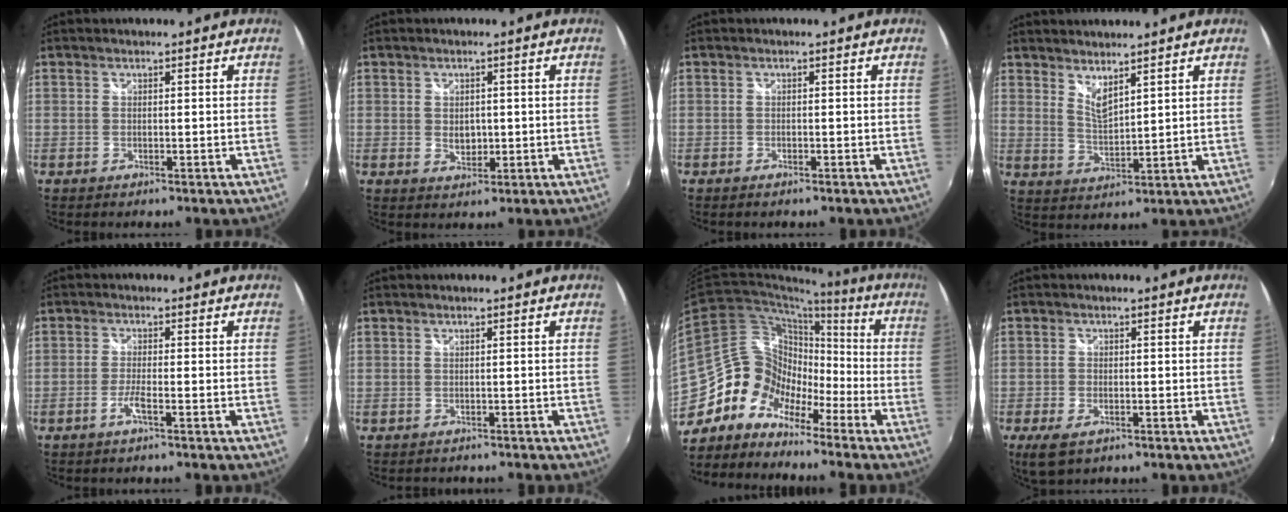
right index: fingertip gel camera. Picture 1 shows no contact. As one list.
[{"total": 3.1, "force": [-0.1, 2.4, 2.0], "torque": [-0.030, -0.002, 0.000]}, {"total": 1.0, "force": [-0.8, 0.4, 0.5], "torque": [-0.010, -0.004, -0.016]}, {"total": 4.4, "force": [3.7, 0.7, 2.3], "torque": [-0.038, -0.009, 0.064]}, {"total": 2.5, "force": [-1.4, -0.2, 2.1], "torque": [-0.049, -0.002, -0.031]}, {"total": 1.1, "force": [-0.8, 0.7, -0.1], "torque": [-0.003, 0.000, -0.011]}, {"total": 12.7, "force": [-9.5, 7.7, 3.6], "torque": [-0.059, 0.028, -0.194]}, {"total": 4.9, "force": [-2.7, 2.6, 3.2], "torque": [-0.077, -0.015, -0.048]}]